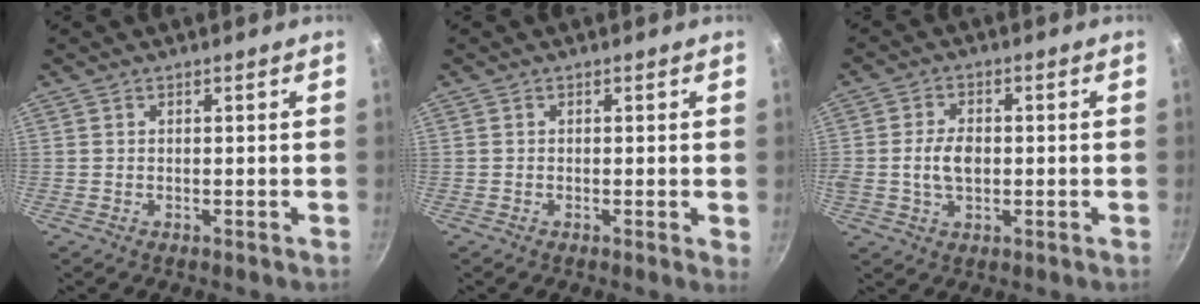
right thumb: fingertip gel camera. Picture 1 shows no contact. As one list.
[{"total": 1.0, "force": [0.0, 0.2, 1.0], "torque": [-0.013, -0.003, -0.005]}, {"total": 6.0, "force": [-0.4, 3.8, 4.5], "torque": [-0.074, 0.009, -0.009]}]